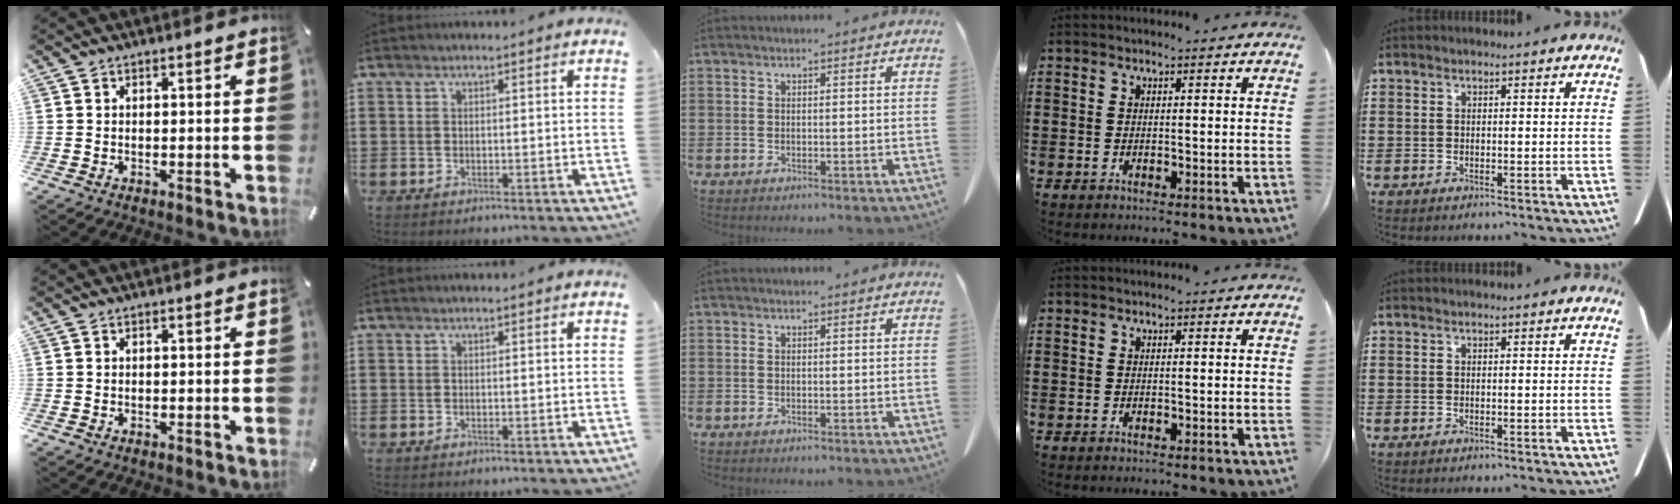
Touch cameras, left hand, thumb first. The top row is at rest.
{}